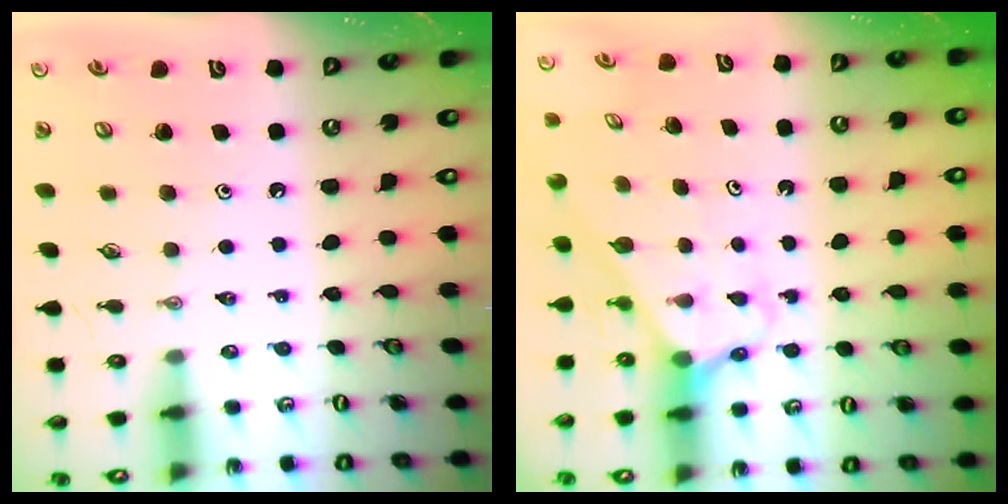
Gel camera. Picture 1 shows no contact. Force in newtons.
{"total": 2.5, "press": 2.5, "slide": 0.2}